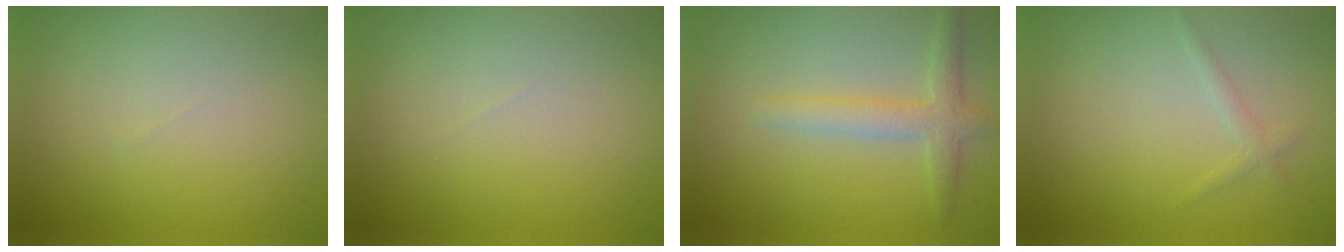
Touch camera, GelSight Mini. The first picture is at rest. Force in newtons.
{"total": 0.0}
{"total": 2.8, "press": 2.8, "slide": 0.1}
{"total": 0.9, "press": 0.9, "slide": 0.1}